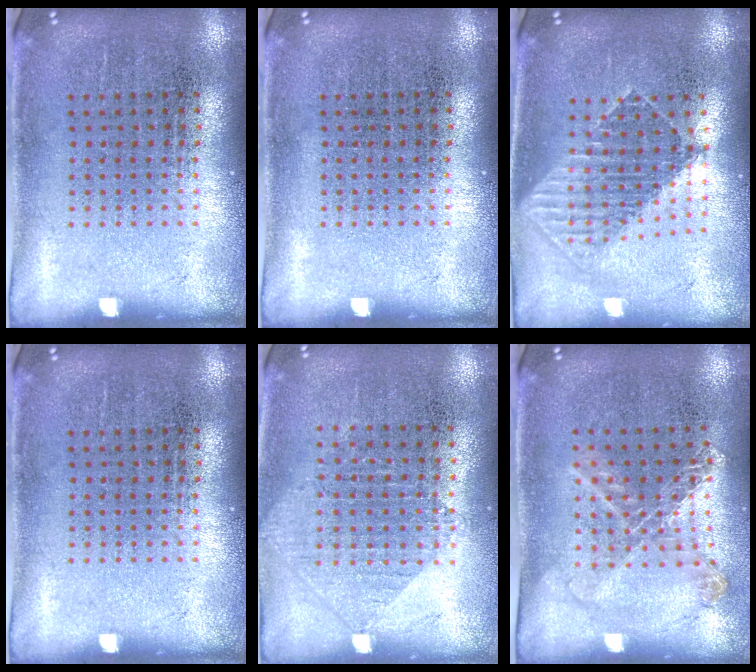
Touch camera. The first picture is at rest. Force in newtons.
{"total": 0.0}
{"total": 1.7, "press": 1.4, "slide": 0.9}
{"total": 0.0}
{"total": 0.9, "press": 0.9, "slide": 0.2}
{"total": 1.2, "press": 1.1, "slide": 0.2}